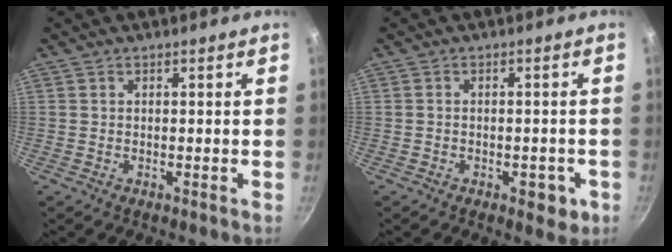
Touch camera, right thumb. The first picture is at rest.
{"total": 4.0, "force": [-1.8, 2.2, 2.9], "torque": [-0.021, 0.007, -0.019]}